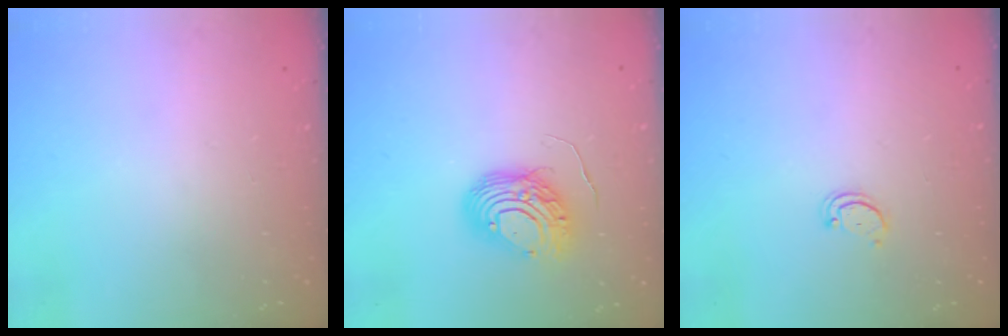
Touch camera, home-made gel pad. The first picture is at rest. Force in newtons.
{"total": 9.8, "press": 9.7, "slide": 1.0}
{"total": 2.2, "press": 2.2, "slide": 0.4}